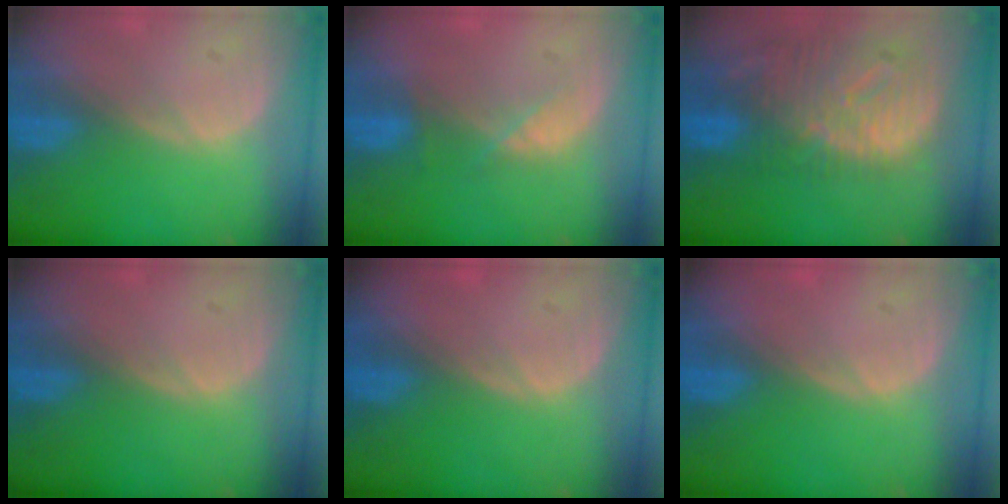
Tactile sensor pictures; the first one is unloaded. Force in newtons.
{"total": 2.4, "press": 2.3, "slide": 0.5}
{"total": 12.5, "press": 10.8, "slide": 6.3}
{"total": 0.0}
{"total": 0.0}
{"total": 0.0}